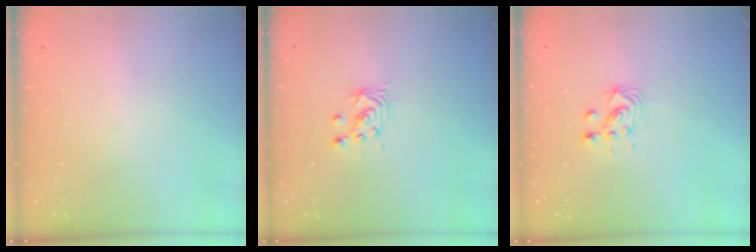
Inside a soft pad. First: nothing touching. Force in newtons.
{"total": 2.9, "press": 2.9, "slide": 0.1}
{"total": 3.7, "press": 3.4, "slide": 1.4}